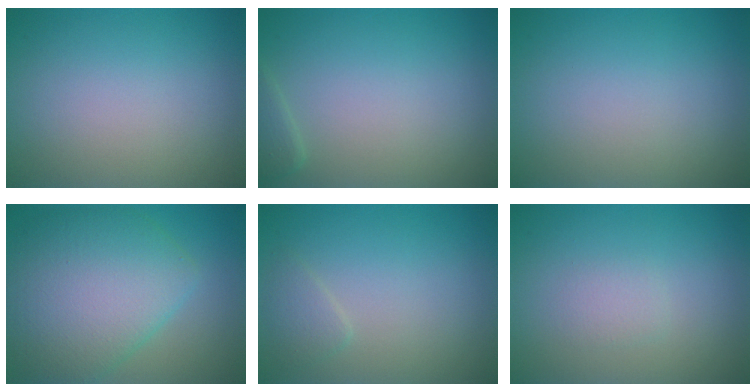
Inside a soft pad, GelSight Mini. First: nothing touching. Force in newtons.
{"total": 1.1, "press": 1.1, "slide": 0.1}
{"total": 0.0}
{"total": 8.4, "press": 8.4, "slide": 0.1}
{"total": 1.3, "press": 1.3, "slide": 0.0}
{"total": 1.0, "press": 1.0, "slide": 0.0}